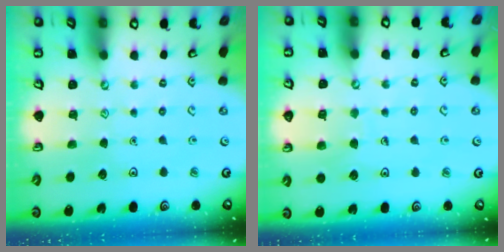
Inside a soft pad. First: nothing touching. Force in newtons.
{"total": 5.8, "press": 5.7, "slide": 0.6}